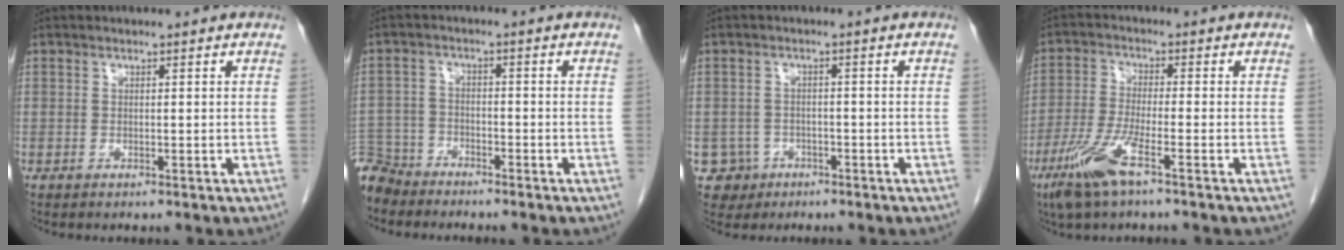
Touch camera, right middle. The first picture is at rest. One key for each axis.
{"total": 6.7, "fx": -6.2, "fy": 2.5, "fz": 0.1, "tx": -0.001, "ty": -0.004, "tz": -0.123}
{"total": 3.9, "fx": -1.8, "fy": 3.5, "fz": -0.2, "tx": 0.005, "ty": 0.011, "tz": -0.026}
{"total": 7.9, "fx": -4.6, "fy": 0.7, "fz": 6.4, "tx": -0.145, "ty": -0.017, "tz": -0.091}